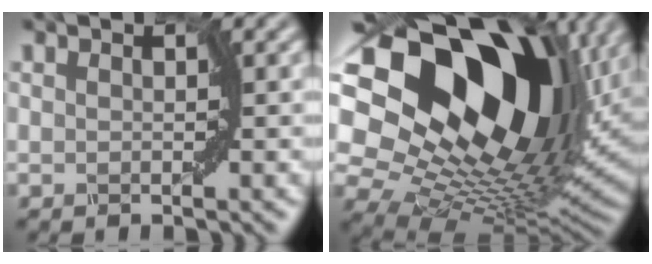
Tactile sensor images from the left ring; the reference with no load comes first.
{"total": 20.9, "force": [6.8, 12.7, 15.3], "torque": [-0.292, 0.022, 0.132]}